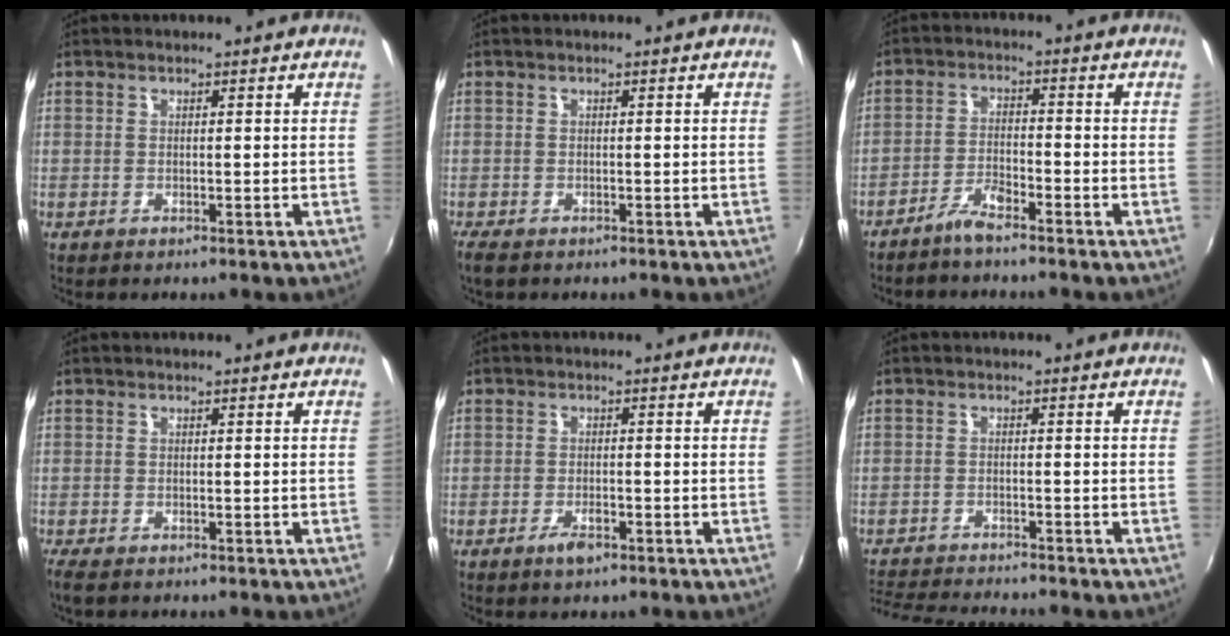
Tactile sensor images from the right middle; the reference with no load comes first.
{"total": 2.6, "force": [-2.0, 0.9, 1.4], "torque": [-0.030, -0.012, -0.034]}
{"total": 4.4, "force": [-3.7, 0.6, 2.3], "torque": [-0.062, 0.006, -0.072]}
{"total": 2.4, "force": [-1.7, 0.7, 1.4], "torque": [-0.029, -0.011, -0.029]}
{"total": 2.9, "force": [-1.8, 1.1, 1.9], "torque": [-0.043, -0.001, -0.033]}
{"total": 8.4, "force": [-8.1, 0.3, 2.5], "torque": [-0.071, -0.014, -0.139]}